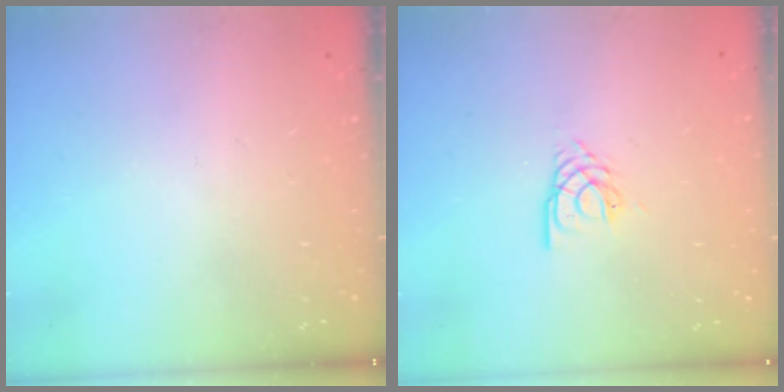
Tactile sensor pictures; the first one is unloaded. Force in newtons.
{"total": 2.9, "press": 2.8, "slide": 0.4}